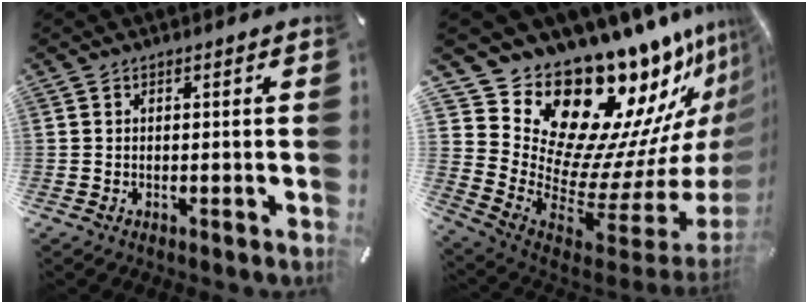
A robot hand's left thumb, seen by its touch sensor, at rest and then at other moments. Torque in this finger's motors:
{"motor_torque": [3.95, 0.36, 1.02, -0.53, 0.19]}